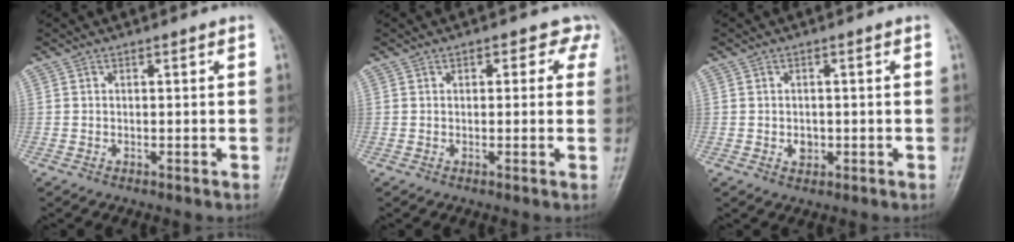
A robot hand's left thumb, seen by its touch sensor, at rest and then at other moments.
{"total": 3.7, "force": [1.8, 2.6, 1.8], "torque": [0.022, 0.001, 0.009]}
{"total": 2.1, "force": [-0.6, 1.7, 1.1], "torque": [-0.007, 0.002, -0.005]}